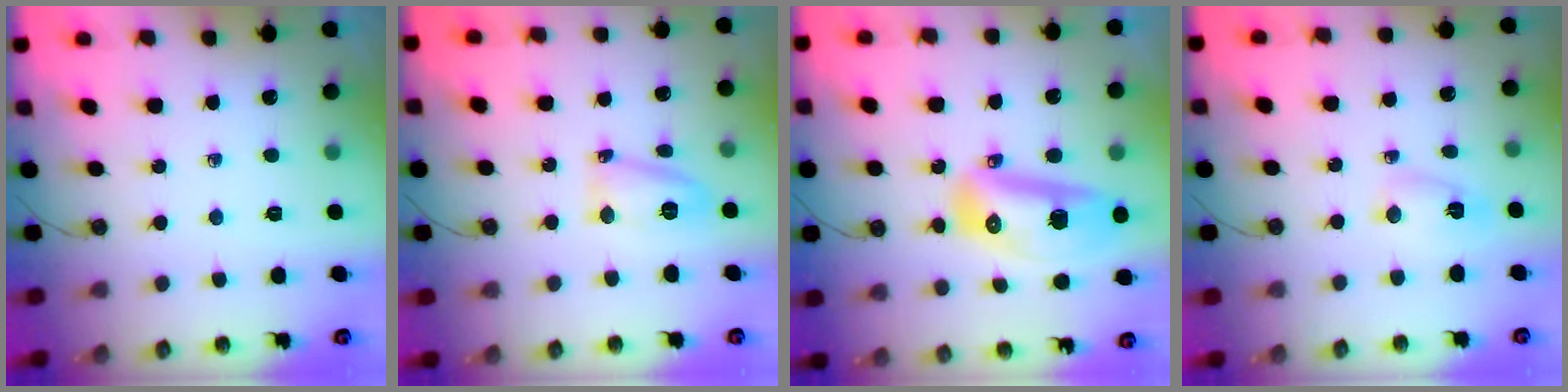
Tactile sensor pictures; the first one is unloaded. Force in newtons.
{"total": 8.7, "press": 8.5, "slide": 2.0}
{"total": 22.7, "press": 17.5, "slide": 14.5}
{"total": 3.0, "press": 2.9, "slide": 0.6}